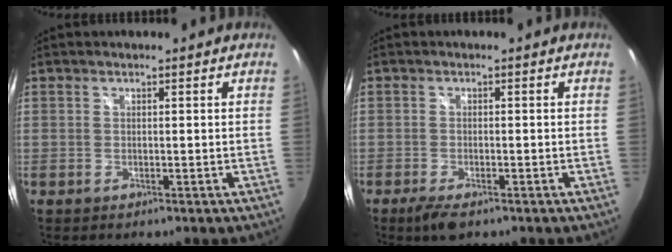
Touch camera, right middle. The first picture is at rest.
{"total": 3.8, "force": [-2.5, 1.1, 2.6], "torque": [-0.061, -0.011, -0.044]}